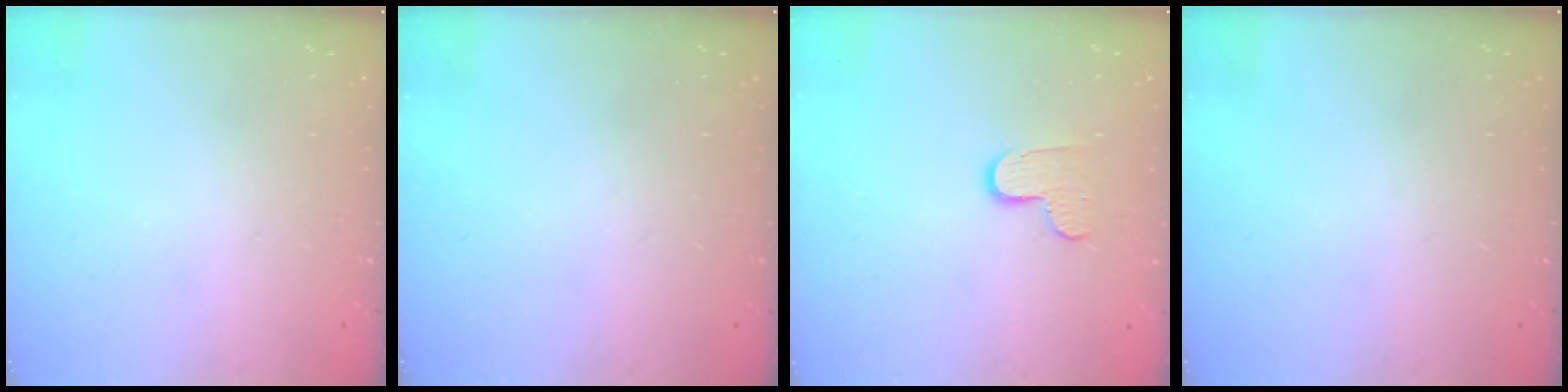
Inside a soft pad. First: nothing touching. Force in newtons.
{"total": 0.0}
{"total": 8.3, "press": 8.3, "slide": 0.6}
{"total": 0.0}